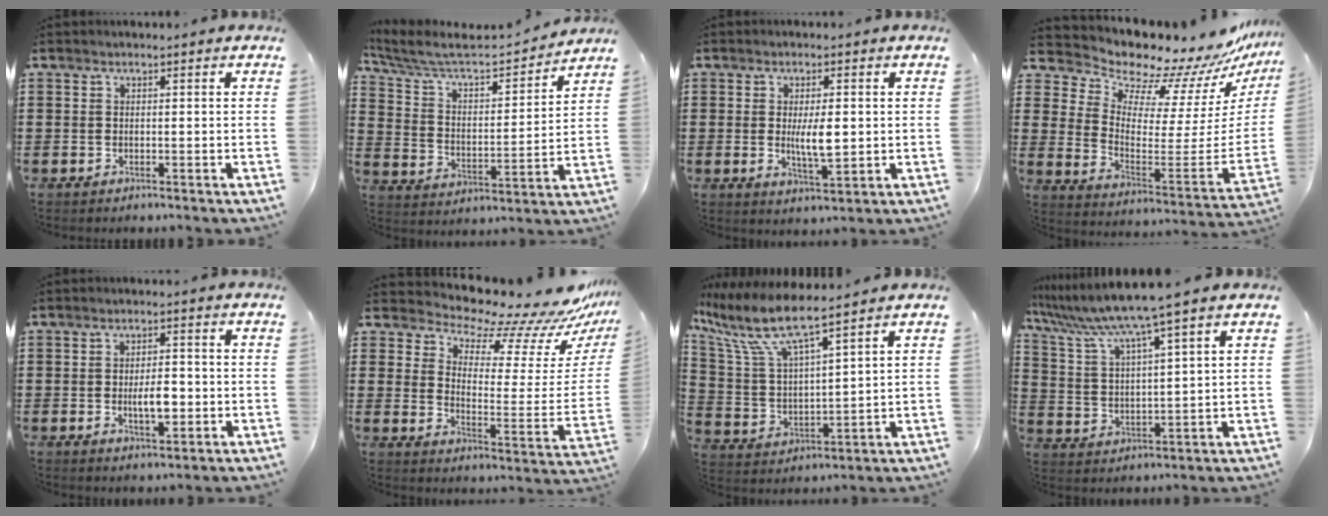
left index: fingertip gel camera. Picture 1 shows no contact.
{"total": 6.4, "force": [5.7, 1.5, 2.5], "torque": [-0.076, -0.038, 0.092]}
{"total": 5.7, "force": [0.2, 1.9, 5.4], "torque": [-0.091, 0.000, 0.002]}
{"total": 8.8, "force": [8.3, 2.7, 1.4], "torque": [-0.049, -0.096, 0.135]}
{"total": 4.8, "force": [-0.7, 2.1, 4.3], "torque": [-0.067, 0.003, -0.015]}
{"total": 9.3, "force": [8.7, 1.3, 3.0], "torque": [-0.070, -0.086, 0.144]}
{"total": 9.0, "force": [7.4, 1.1, 5.1], "torque": [-0.139, -0.041, 0.121]}
{"total": 8.1, "force": [6.7, -1.0, 4.4], "torque": [-0.111, -0.042, 0.110]}